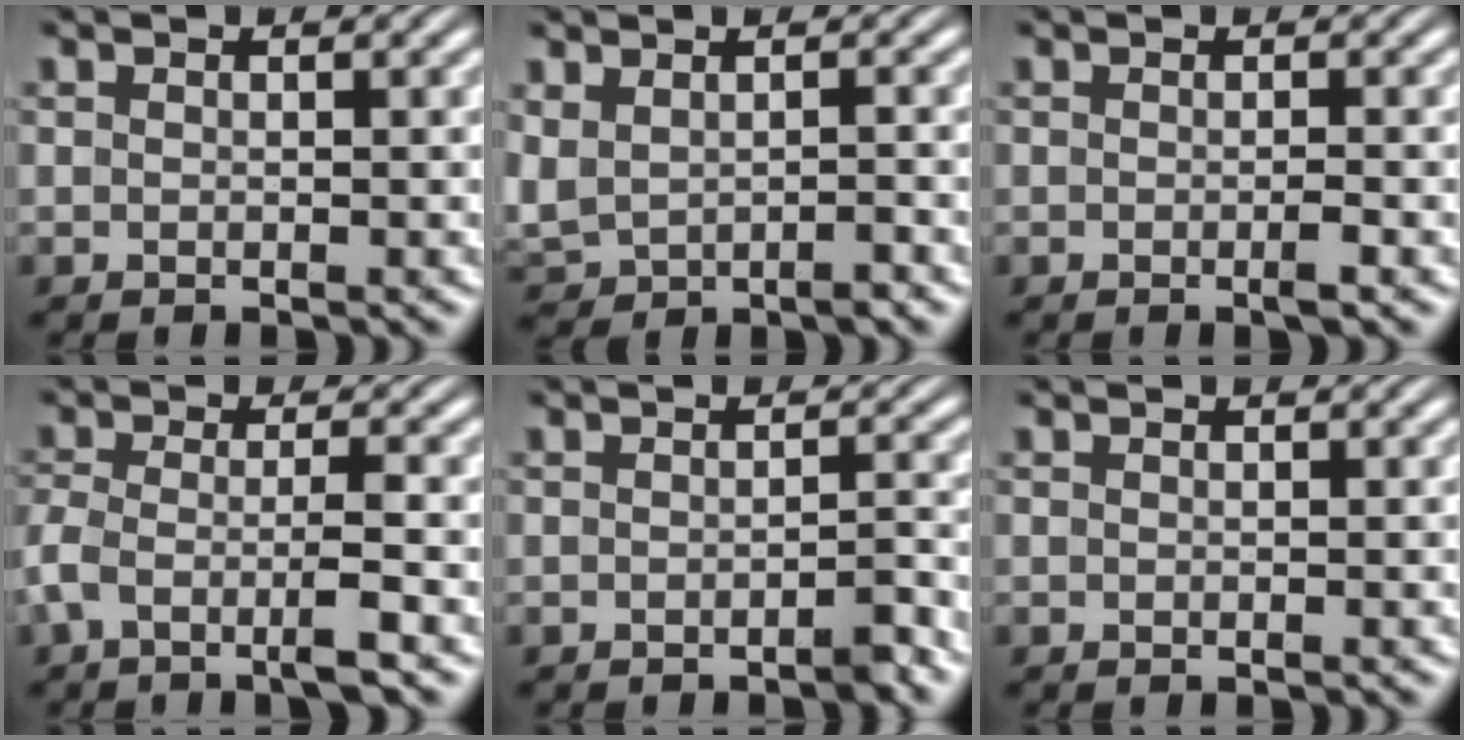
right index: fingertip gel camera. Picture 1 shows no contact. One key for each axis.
{"total": 3.7, "fx": 0.0, "fy": 3.1, "fz": 2.1, "tx": -0.069, "ty": -0.012, "tz": 0.013}
{"total": 0.8, "fx": -0.4, "fy": -0.1, "fz": 0.6, "tx": -0.009, "ty": 0.004, "tz": -0.010}
{"total": 4.1, "fx": -1.7, "fy": 1.8, "fz": 3.2, "tx": -0.077, "ty": -0.019, "tz": -0.024}
{"total": 1.4, "fx": -1.3, "fy": 0.0, "fz": 0.6, "tx": -0.009, "ty": 0.000, "tz": -0.024}
{"total": 0.0}